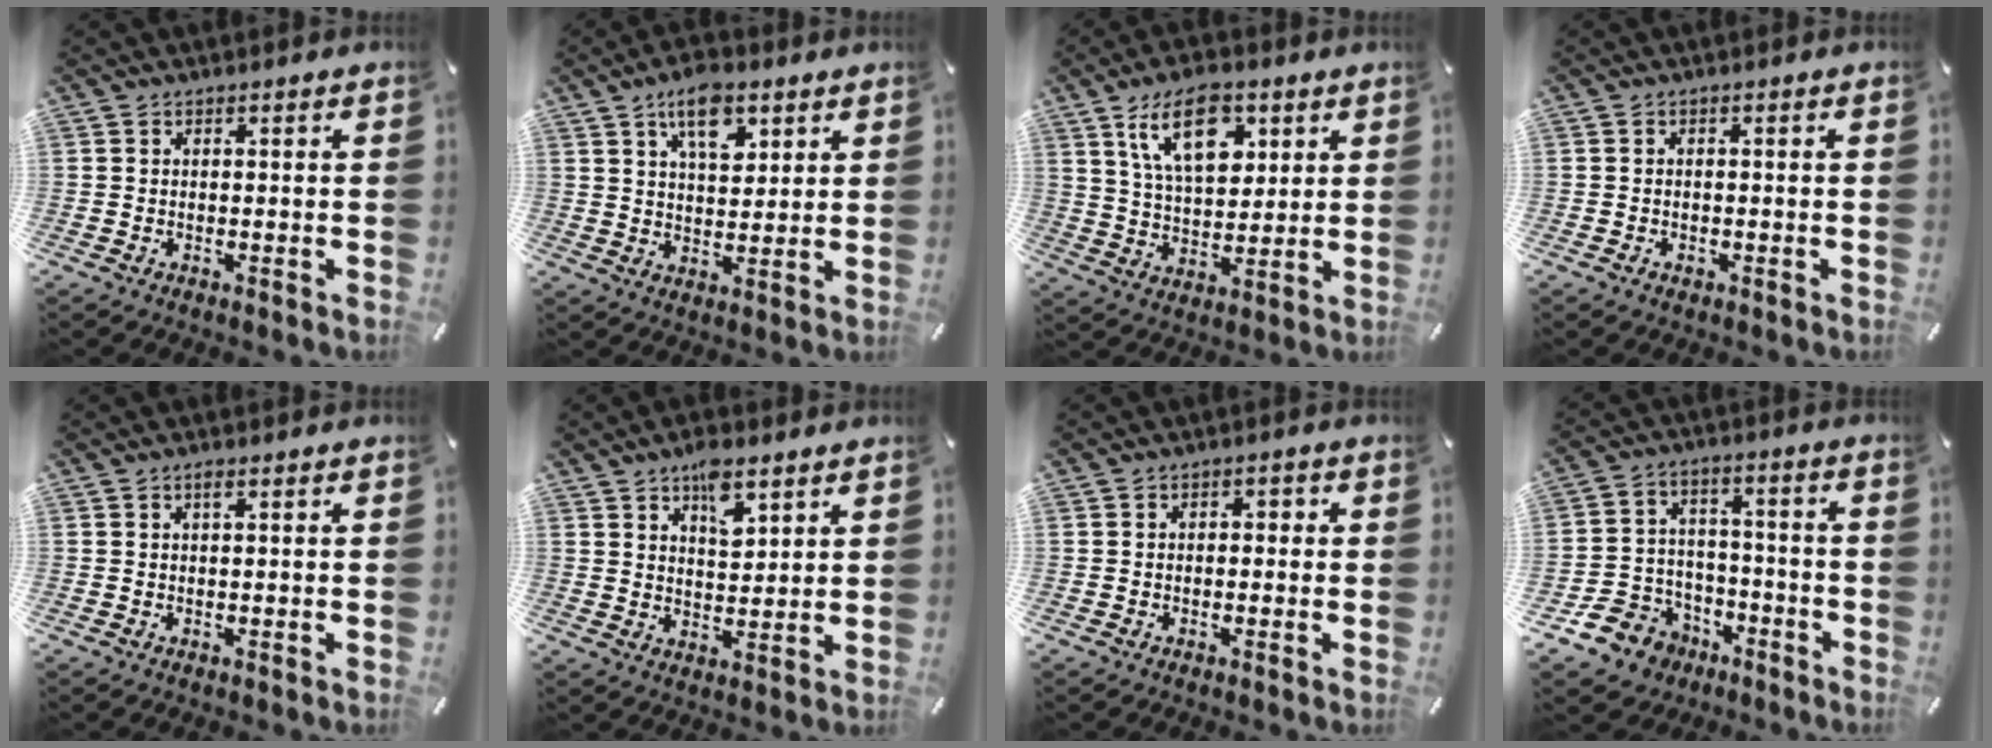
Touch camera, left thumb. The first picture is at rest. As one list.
[{"total": 10.1, "force": [5.5, 5.3, 6.7], "torque": [-0.104, -0.016, 0.094]}, {"total": 14.5, "force": [6.8, 8.2, 9.9], "torque": [-0.176, -0.008, 0.119]}, {"total": 1.0, "force": [-0.6, 0.7, 0.4], "torque": [-0.009, 0.002, -0.013]}, {"total": 1.2, "force": [0.4, 0.1, 1.1], "torque": [-0.022, 0.001, 0.006]}, {"total": 7.6, "force": [4.8, 3.8, 4.5], "torque": [-0.053, -0.025, 0.079]}, {"total": 1.8, "force": [-0.6, 1.1, 1.2], "torque": [-0.024, 0.008, -0.015]}, {"total": 11.2, "force": [-6.2, 8.9, 2.8], "torque": [-0.065, 0.045, -0.108]}]